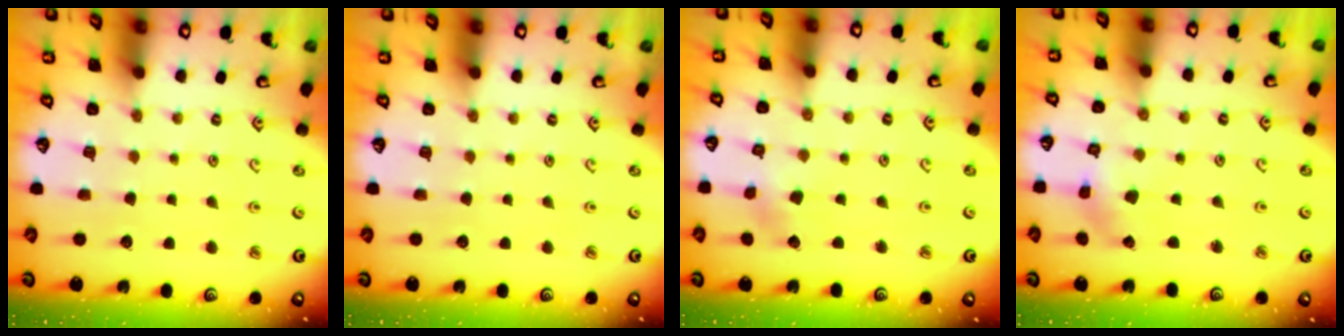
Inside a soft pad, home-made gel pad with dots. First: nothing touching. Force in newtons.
{"total": 0.0}
{"total": 3.7, "press": 3.6, "slide": 0.6}
{"total": 1.4, "press": 1.4, "slide": 0.2}